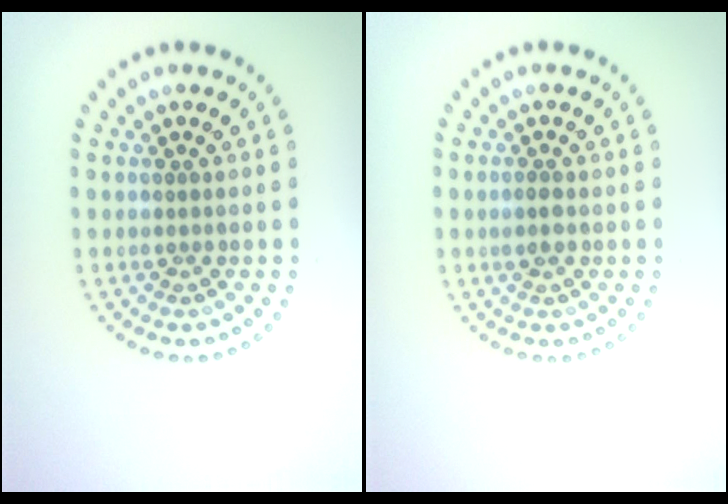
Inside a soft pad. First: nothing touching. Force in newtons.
{"total": 1.2, "press": 1.1, "slide": 0.2}